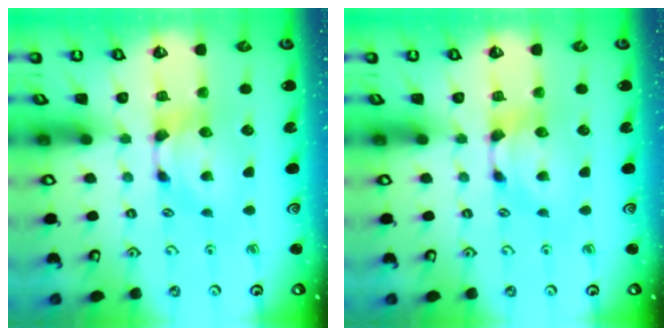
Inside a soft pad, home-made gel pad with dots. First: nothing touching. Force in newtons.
{"total": 0.0}